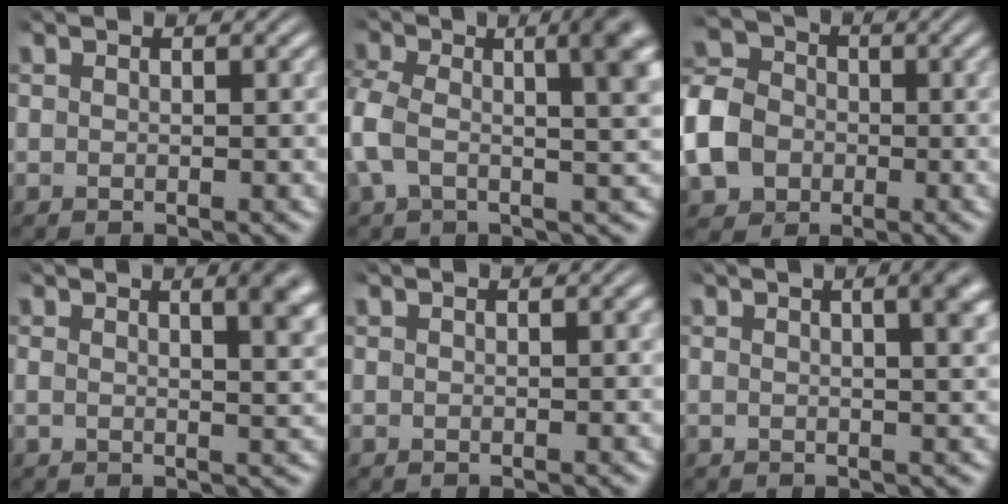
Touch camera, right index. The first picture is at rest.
{"total": 8.5, "force": [1.2, 4.1, 7.3], "torque": [-0.115, 0.003, 0.017]}
{"total": 7.7, "force": [-1.0, 6.8, 3.4], "torque": [-0.087, -0.027, -0.011]}
{"total": 4.3, "force": [1.8, 1.0, 3.8], "torque": [-0.036, 0.008, 0.026]}
{"total": 0.0}
{"total": 3.9, "force": [1.4, 1.1, 3.5], "torque": [-0.026, 0.019, 0.013]}